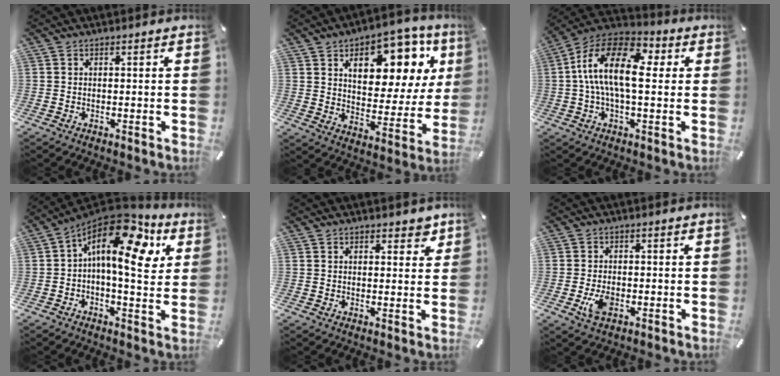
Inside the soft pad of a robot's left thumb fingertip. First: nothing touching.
{"total": 16.0, "force": [8.9, 9.1, 9.6], "torque": [-0.129, -0.056, 0.150]}
{"total": 16.1, "force": [1.6, 8.0, 13.9], "torque": [-0.282, 0.002, 0.024]}
{"total": 17.7, "force": [6.8, 8.1, 14.1], "torque": [-0.248, -0.051, 0.107]}
{"total": 3.2, "force": [2.1, 2.0, 1.3], "torque": [-0.006, -0.005, 0.033]}
{"total": 4.7, "force": [-1.4, 3.0, 3.4], "torque": [-0.070, 0.005, -0.023]}